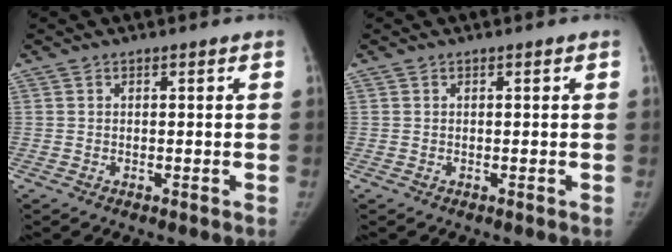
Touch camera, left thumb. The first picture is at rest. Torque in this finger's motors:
{"motor_torque": [0.38, 0.38, 0.16, 0.17, 0.01]}